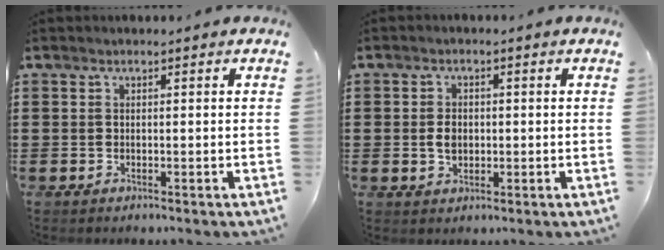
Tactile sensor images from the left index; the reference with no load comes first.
{"total": 2.9, "force": [0.0, 1.9, 2.3], "torque": [-0.046, 0.004, -0.001]}